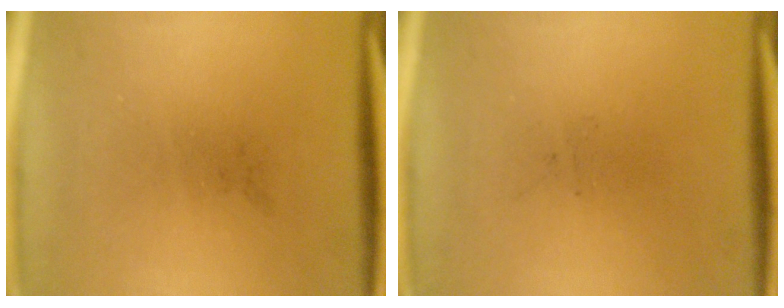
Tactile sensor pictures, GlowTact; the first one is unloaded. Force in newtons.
{"total": 0.0}